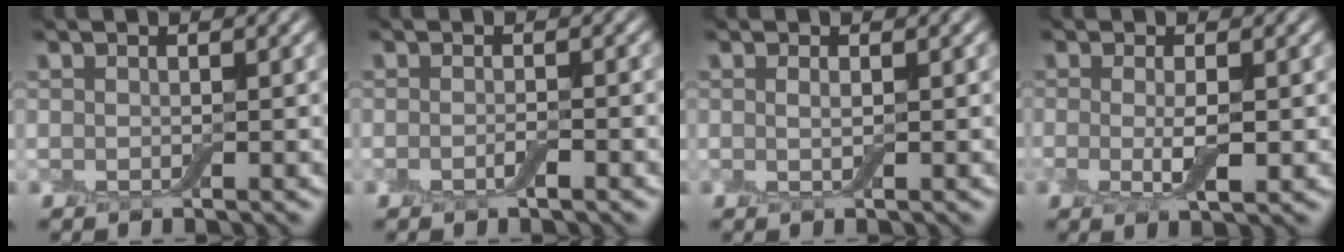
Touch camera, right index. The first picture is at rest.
{"total": 1.2, "force": [-0.6, 0.2, 1.1], "torque": [-0.020, -0.003, -0.013]}
{"total": 0.7, "force": [0.2, 0.1, 0.7], "torque": [-0.014, 0.000, 0.001]}
{"total": 2.9, "force": [-0.2, 0.8, 2.7], "torque": [-0.056, -0.009, -0.005]}